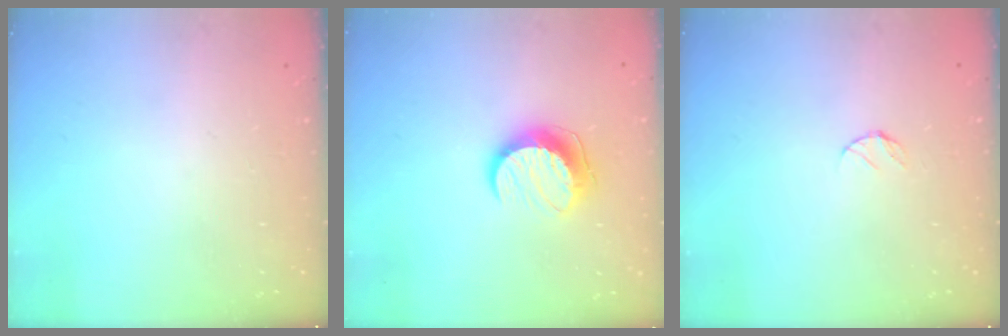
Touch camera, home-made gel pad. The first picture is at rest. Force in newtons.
{"total": 10.3, "press": 10.3, "slide": 0.1}
{"total": 4.0, "press": 3.9, "slide": 0.5}